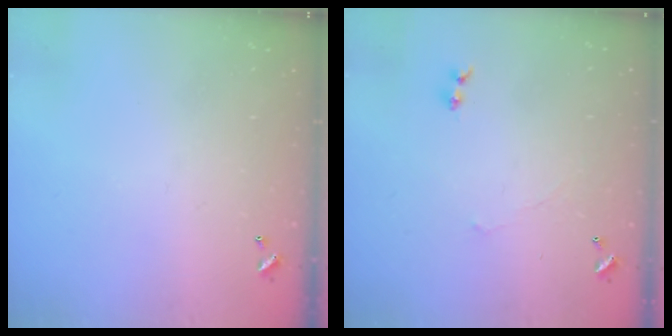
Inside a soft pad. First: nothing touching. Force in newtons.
{"total": 0.7, "press": 0.1, "slide": 0.7}